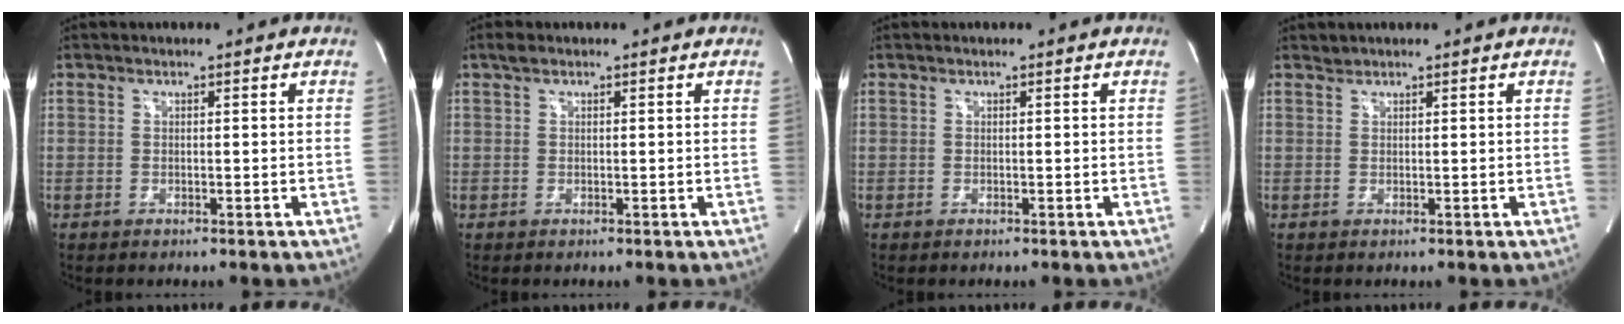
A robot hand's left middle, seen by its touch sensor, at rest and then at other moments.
{"total": 1.0, "force": [0.7, 0.5, 0.5], "torque": [-0.011, 0.011, 0.013]}
{"total": 0.0}
{"total": 0.7, "force": [0.7, 0.0, -0.2], "torque": [0.000, 0.001, 0.013]}